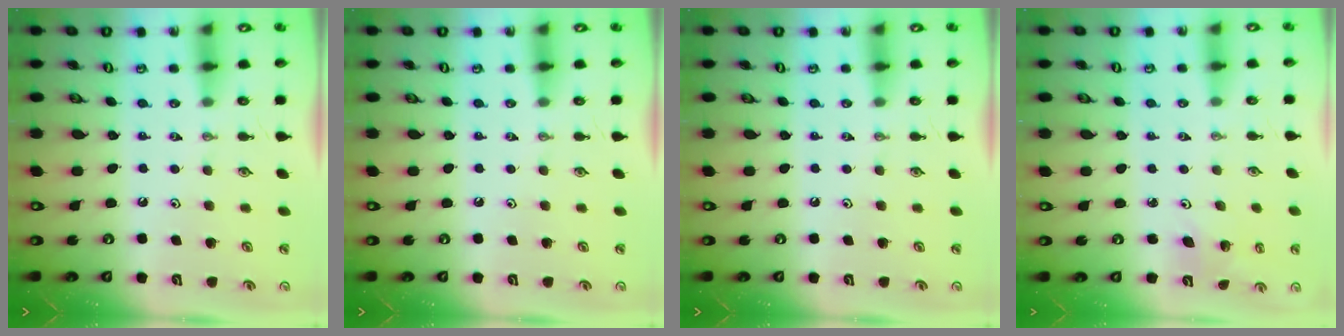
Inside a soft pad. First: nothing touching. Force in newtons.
{"total": 0.0}
{"total": 0.0}
{"total": 2.8, "press": 2.4, "slide": 1.5}